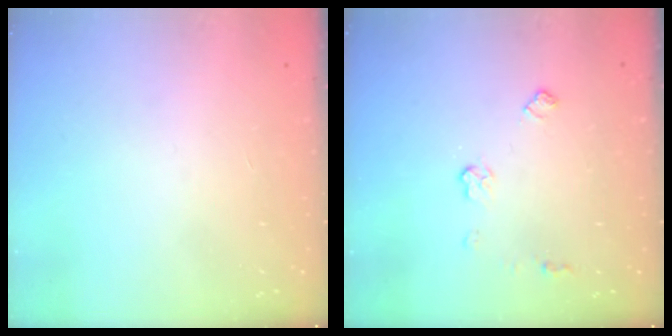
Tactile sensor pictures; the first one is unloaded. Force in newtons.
{"total": 5.5, "press": 5.4, "slide": 0.7}